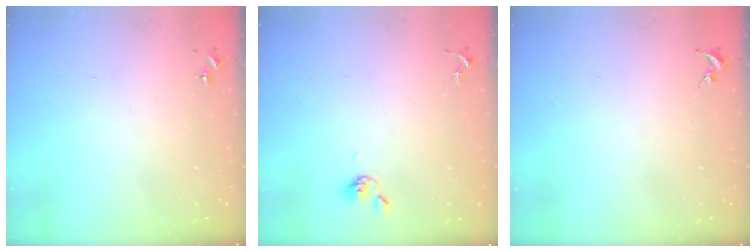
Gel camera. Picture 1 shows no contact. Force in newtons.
{"total": 4.0, "press": 3.9, "slide": 0.9}
{"total": 0.0}